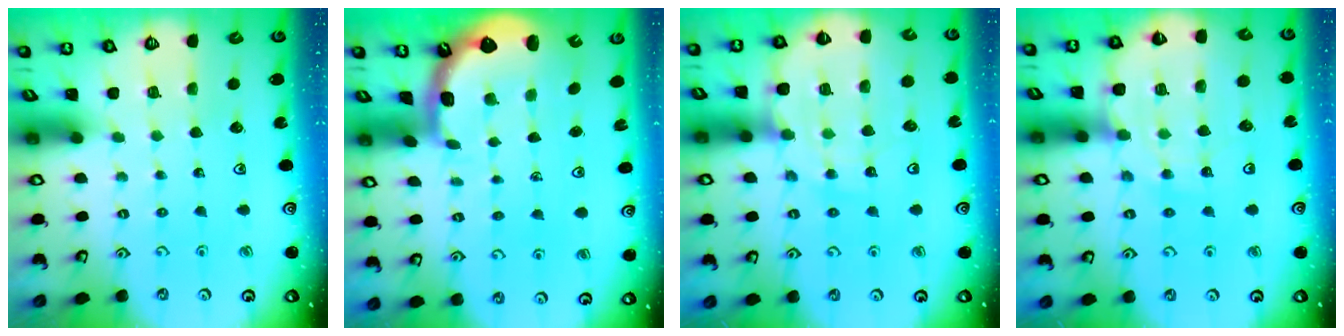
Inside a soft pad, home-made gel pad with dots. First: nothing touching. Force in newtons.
{"total": 2.7, "press": 1.4, "slide": 2.3}
{"total": 15.0, "press": 14.6, "slide": 3.5}
{"total": 13.0, "press": 12.9, "slide": 1.6}